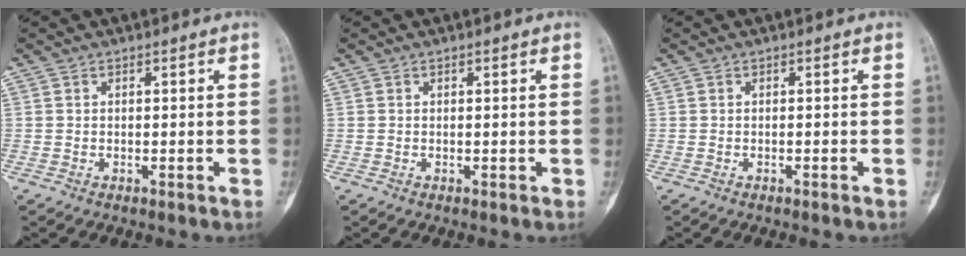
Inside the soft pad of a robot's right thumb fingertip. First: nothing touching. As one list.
[{"total": 0.0}, {"total": 0.0}]